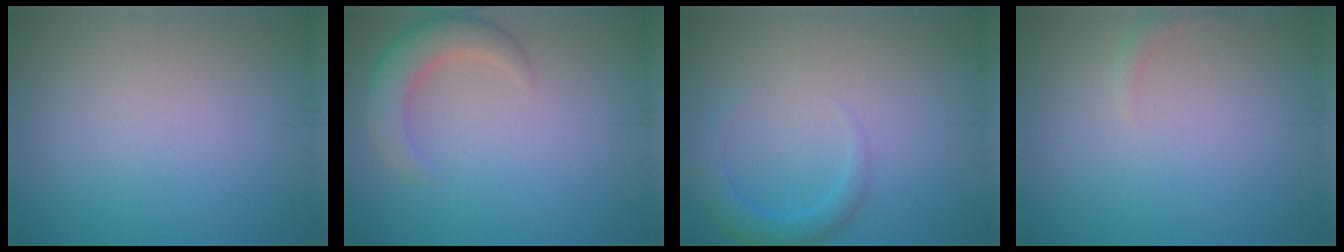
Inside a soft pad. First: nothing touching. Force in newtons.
{"total": 3.9, "press": 3.9, "slide": 0.3}
{"total": 2.2, "press": 2.2, "slide": 0.3}
{"total": 0.8, "press": 0.7, "slide": 0.1}